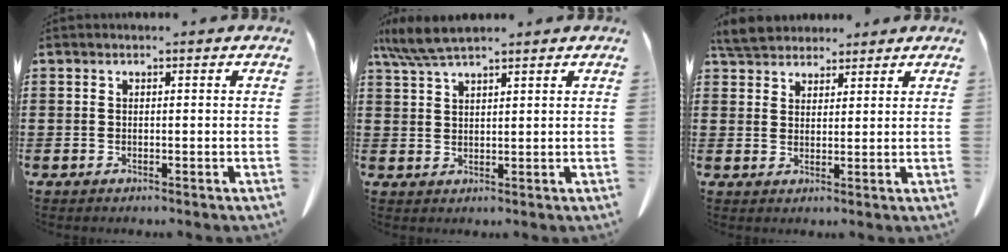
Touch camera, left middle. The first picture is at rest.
{"total": 5.4, "force": [4.4, 0.8, 3.0], "torque": [-0.069, -0.007, 0.083]}
{"total": 4.9, "force": [4.6, 1.3, 1.0], "torque": [-0.035, -0.009, 0.089]}